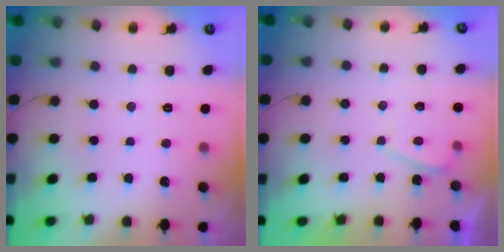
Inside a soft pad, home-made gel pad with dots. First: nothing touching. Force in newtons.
{"total": 0.8, "press": 0.6, "slide": 0.5}